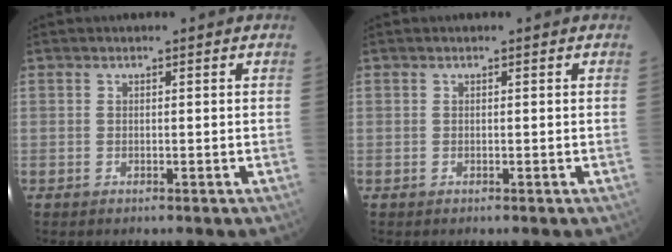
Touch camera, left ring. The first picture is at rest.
{"total": 0.0}